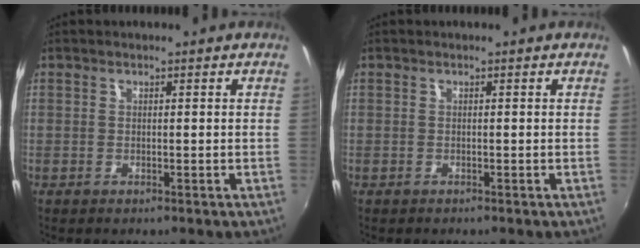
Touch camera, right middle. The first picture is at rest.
{"total": 0.0}